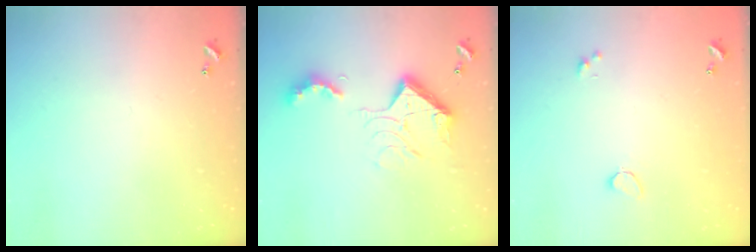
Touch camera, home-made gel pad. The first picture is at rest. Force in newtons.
{"total": 15.7, "press": 15.7, "slide": 1.2}
{"total": 0.6, "press": 0.4, "slide": 0.5}